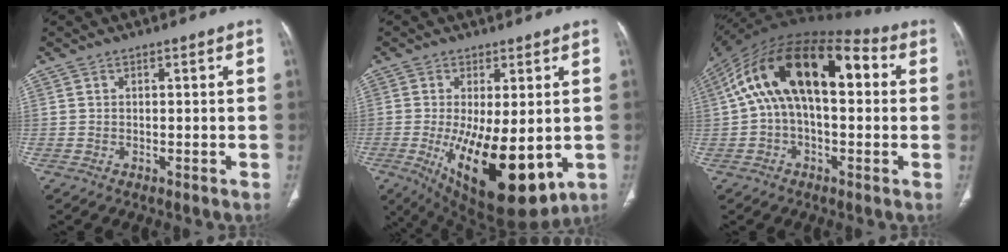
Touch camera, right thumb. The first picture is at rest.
{"total": 18.7, "force": [-3.8, 7.5, 16.7], "torque": [-0.264, -0.030, -0.030]}
{"total": 22.0, "force": [3.7, 11.3, 18.6], "torque": [-0.316, 0.053, 0.049]}